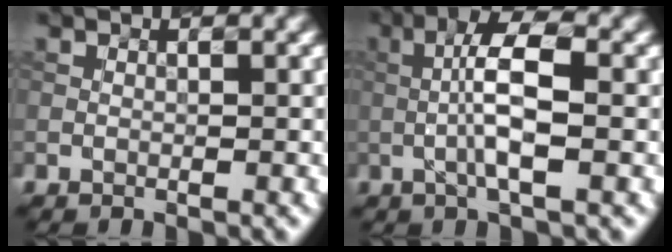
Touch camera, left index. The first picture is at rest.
{"total": 5.0, "force": [-0.5, 1.0, 4.9], "torque": [-0.094, 0.013, -0.018]}